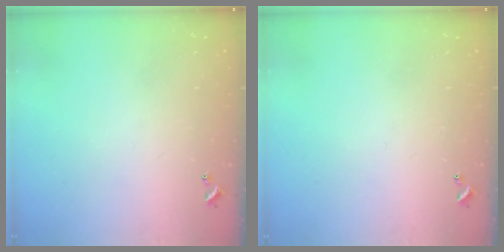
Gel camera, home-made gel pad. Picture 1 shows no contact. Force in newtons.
{"total": 0.0}